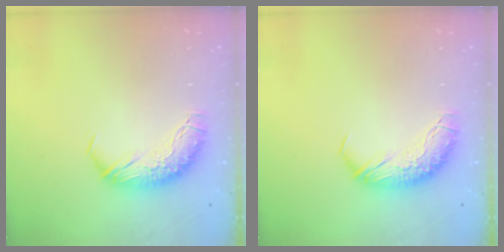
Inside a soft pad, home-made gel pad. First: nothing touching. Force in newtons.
{"total": 0.0}